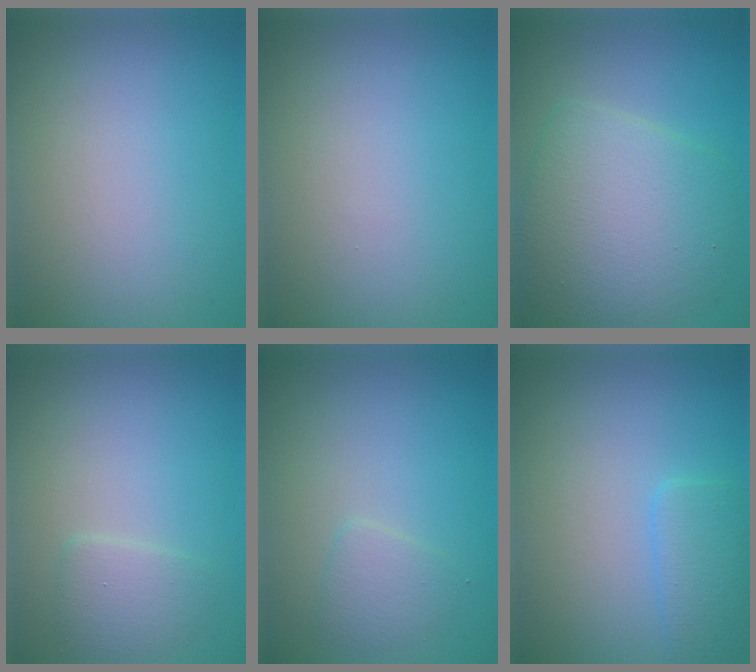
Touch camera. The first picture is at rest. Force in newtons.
{"total": 0.0}
{"total": 7.1, "press": 7.1, "slide": 0.2}
{"total": 1.8, "press": 1.8, "slide": 0.1}
{"total": 1.6, "press": 1.6, "slide": 0.1}
{"total": 2.4, "press": 2.4, "slide": 0.1}